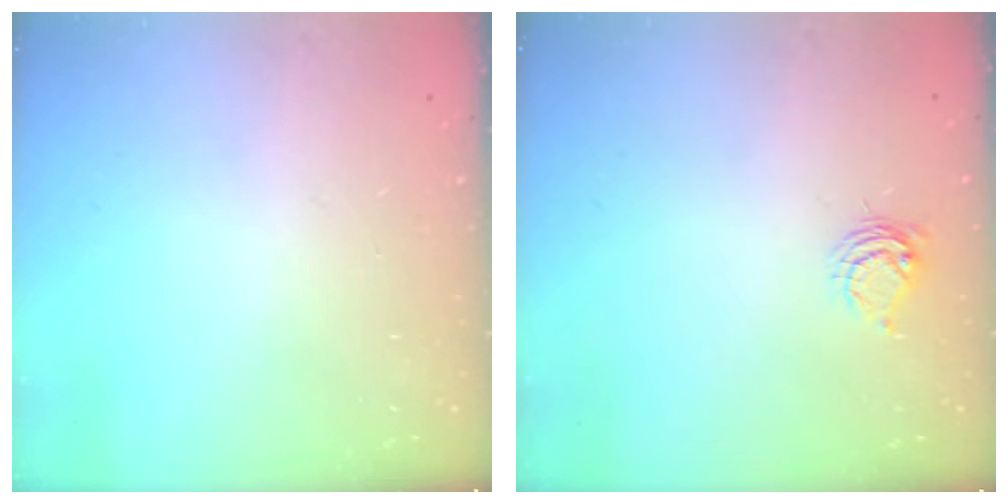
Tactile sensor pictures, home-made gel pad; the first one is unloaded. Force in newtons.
{"total": 4.9, "press": 4.8, "slide": 0.7}